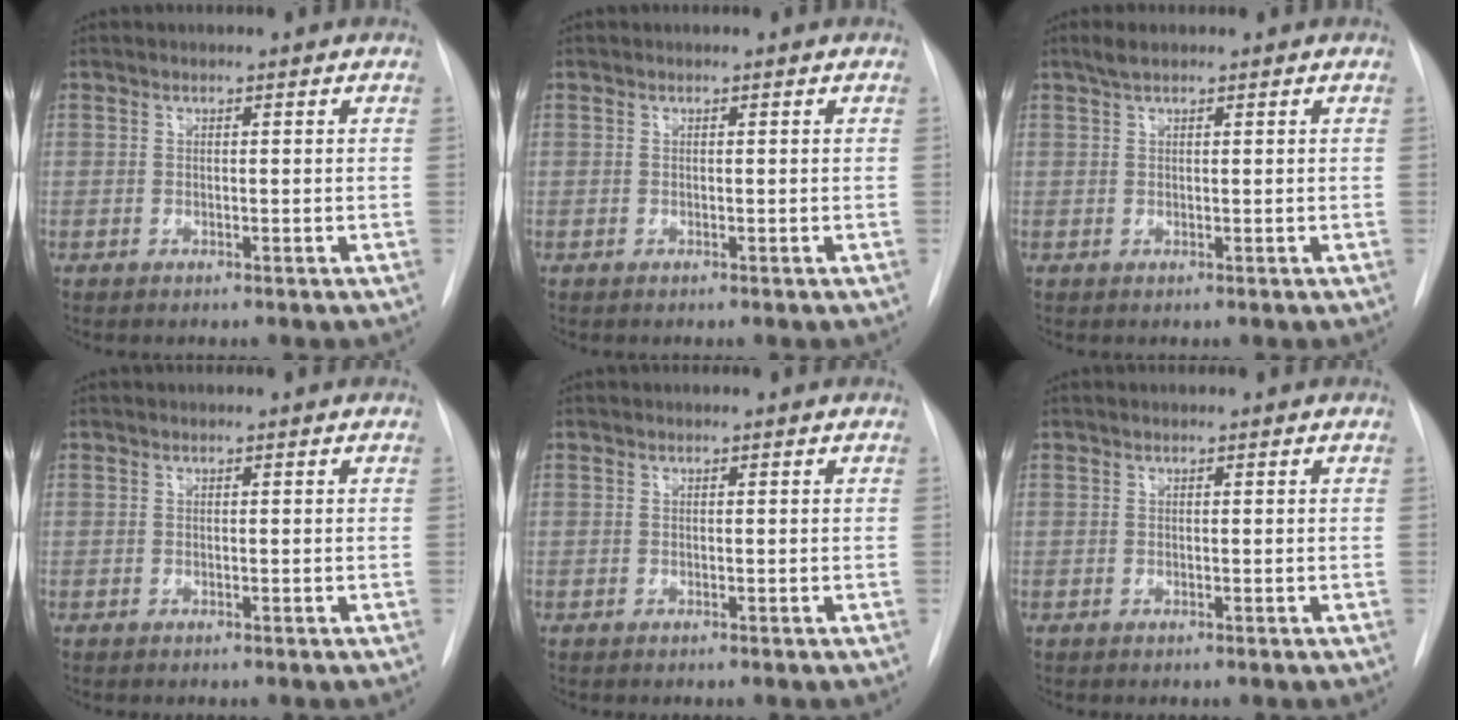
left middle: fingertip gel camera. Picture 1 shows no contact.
{"total": 0.0}
{"total": 1.7, "force": [1.3, 0.4, 1.1], "torque": [-0.027, 0.009, 0.025]}
{"total": 0.0}
{"total": 0.0}
{"total": 0.0}